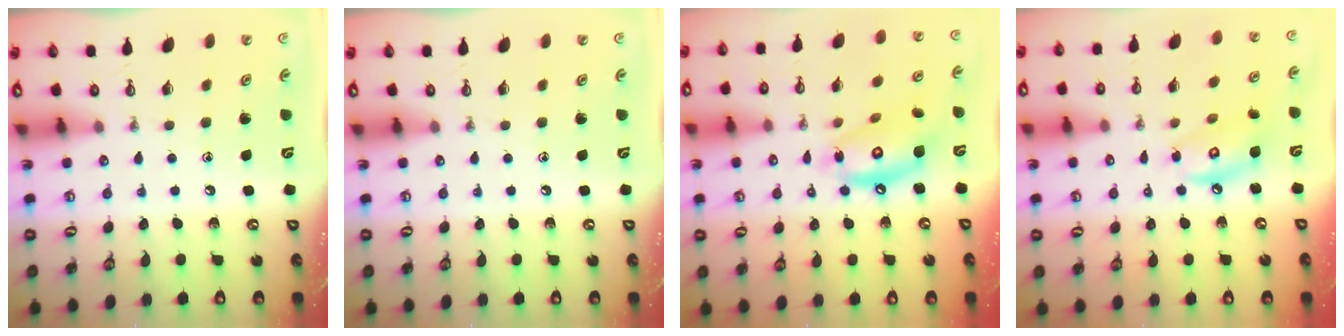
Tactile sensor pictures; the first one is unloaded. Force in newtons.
{"total": 0.0}
{"total": 14.2, "press": 14.2, "slide": 1.3}
{"total": 9.2, "press": 9.2, "slide": 0.6}